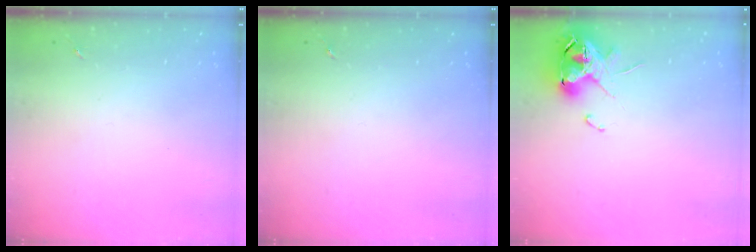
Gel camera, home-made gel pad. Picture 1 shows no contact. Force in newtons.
{"total": 0.0}
{"total": 11.5, "press": 11.4, "slide": 1.5}